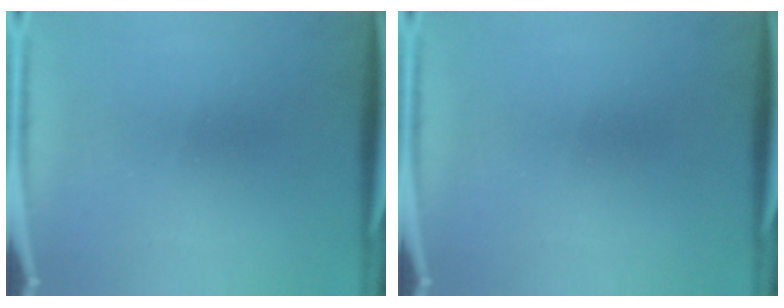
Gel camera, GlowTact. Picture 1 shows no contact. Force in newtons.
{"total": 0.0}